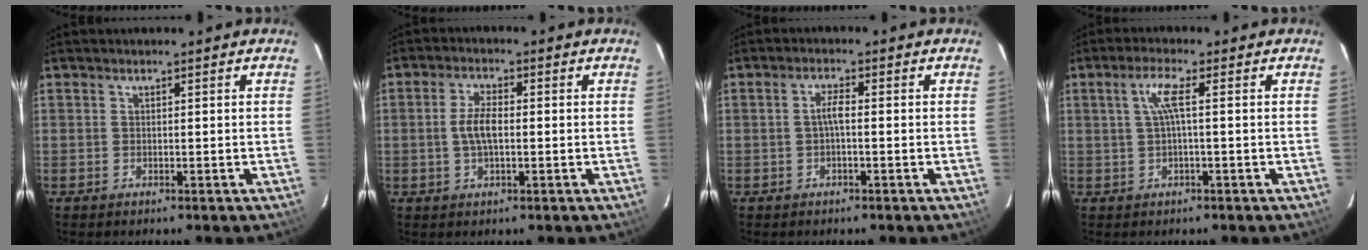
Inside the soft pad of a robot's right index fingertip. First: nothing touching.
{"total": 4.7, "force": [-0.4, 1.8, 4.3], "torque": [-0.088, 0.005, -0.006]}
{"total": 2.2, "force": [-0.4, 0.5, 2.1], "torque": [-0.042, 0.008, -0.008]}
{"total": 3.7, "force": [0.3, 0.0, 3.6], "torque": [-0.074, 0.005, 0.007]}